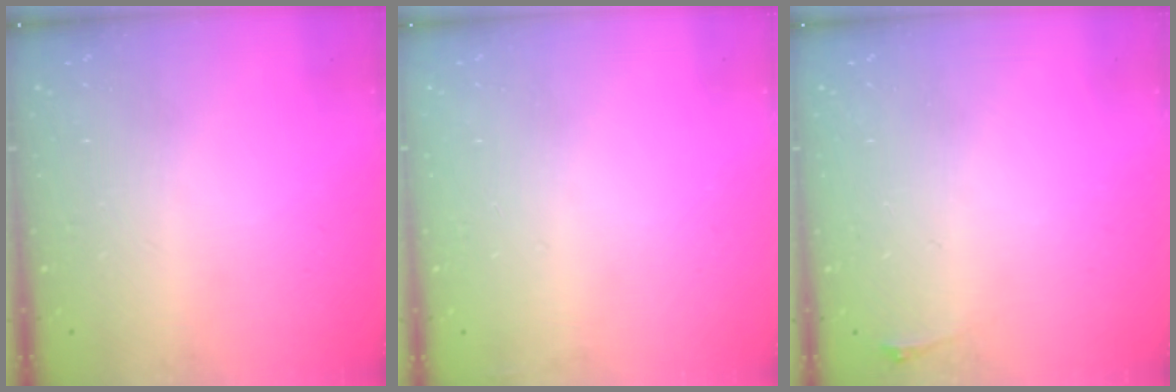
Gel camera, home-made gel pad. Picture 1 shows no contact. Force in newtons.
{"total": 2.9, "press": 2.4, "slide": 1.6}
{"total": 2.8, "press": 2.1, "slide": 1.9}